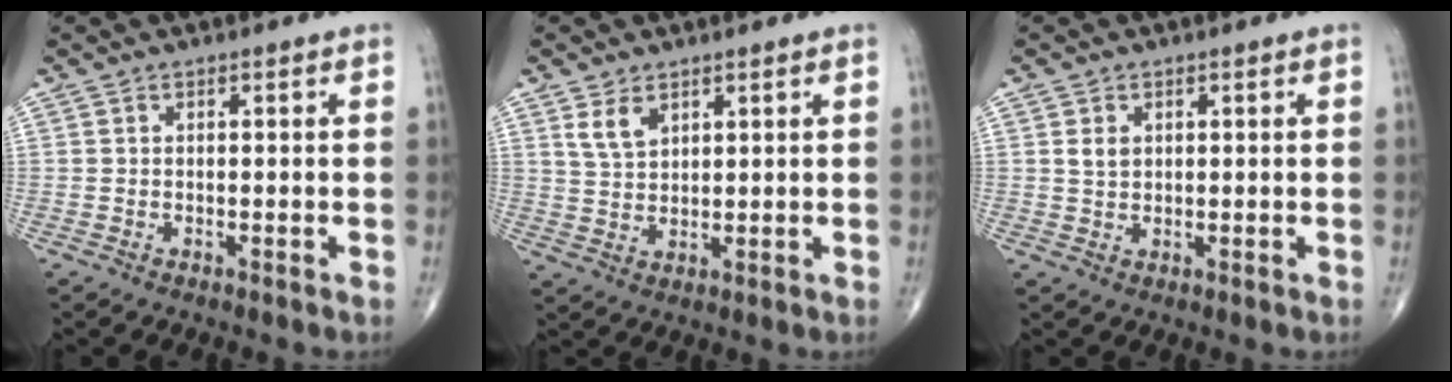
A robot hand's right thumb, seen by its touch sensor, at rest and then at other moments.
{"total": 4.4, "force": [2.5, 2.5, 2.6], "torque": [-0.040, -0.014, 0.055]}
{"total": 2.3, "force": [0.7, 1.7, 1.4], "torque": [-0.020, -0.003, 0.017]}